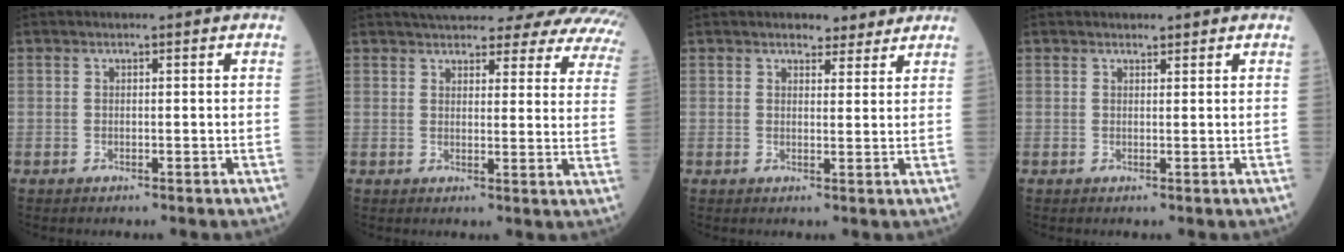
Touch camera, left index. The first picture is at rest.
{"total": 25.1, "force": [22.3, 5.6, 10.2], "torque": [-0.145, -0.036, 0.244]}
{"total": 2.9, "force": [2.5, 1.4, 0.6], "torque": [-0.008, 0.005, 0.033]}
{"total": 0.7, "force": [0.6, 0.3, 0.1], "torque": [-0.011, -0.004, 0.009]}